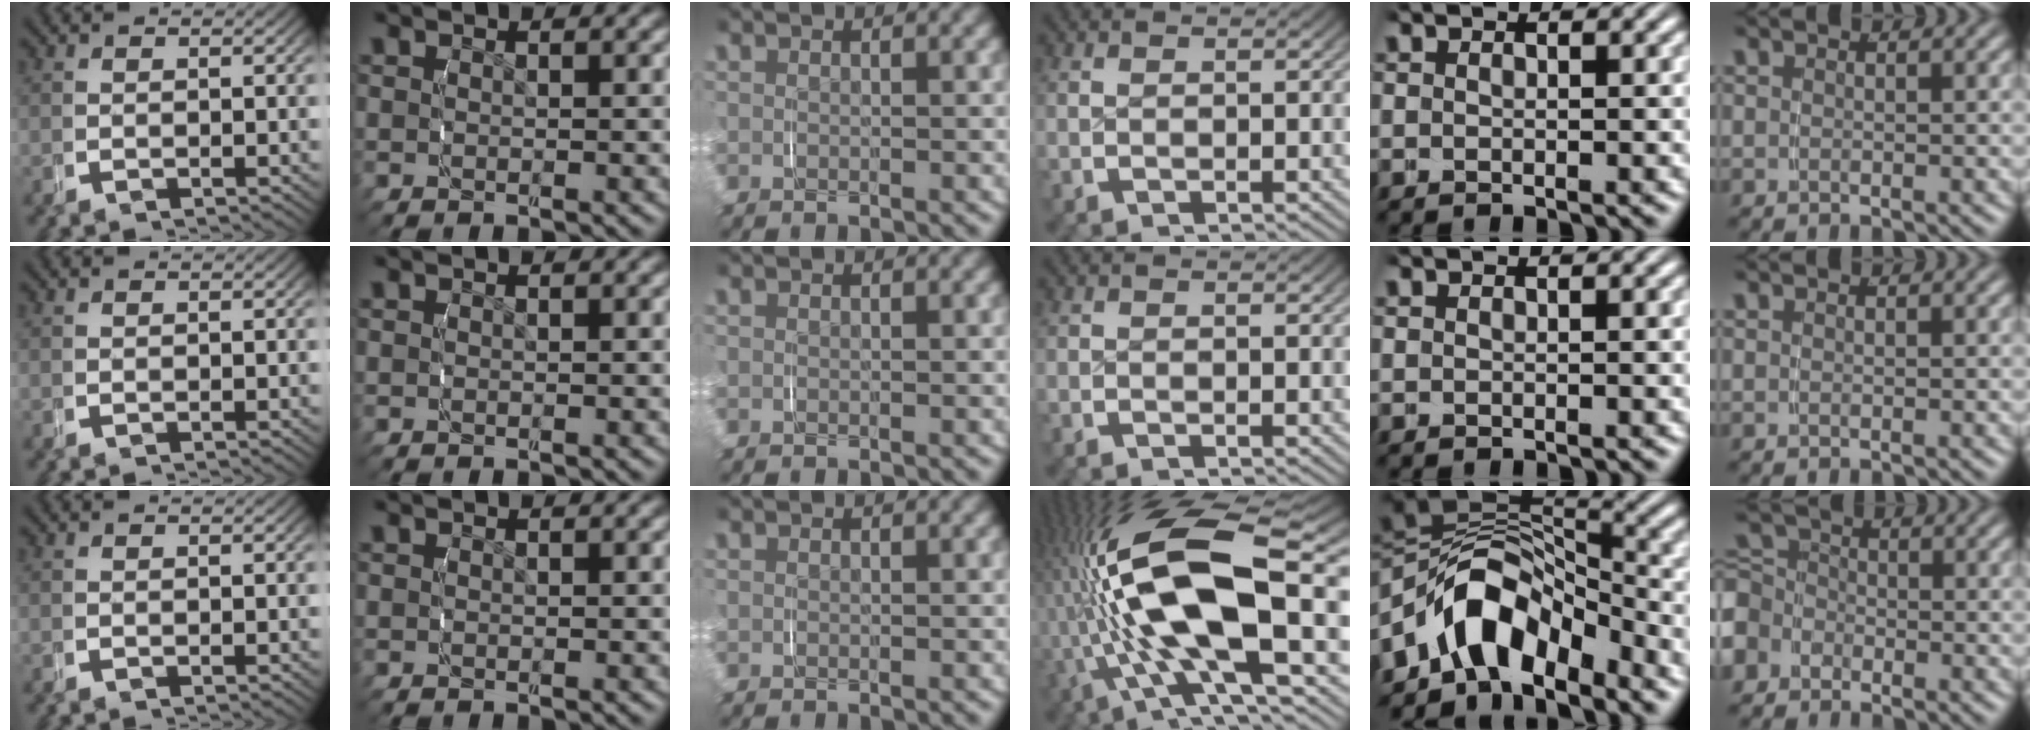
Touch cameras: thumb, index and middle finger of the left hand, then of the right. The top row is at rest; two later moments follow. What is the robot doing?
{"motion": "grasp_and_lifting", "object": "knife"}